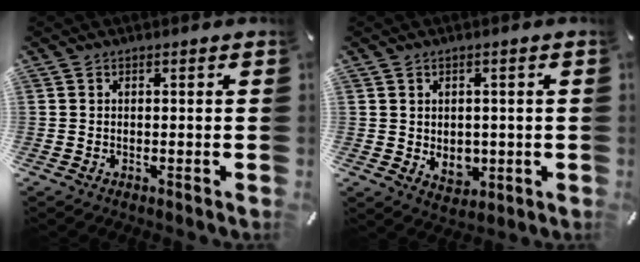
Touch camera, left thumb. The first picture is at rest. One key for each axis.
{"total": 4.9, "fx": 0.0, "fy": 4.4, "fz": 2.3, "tx": -0.011, "ty": -0.005, "tz": 0.002}